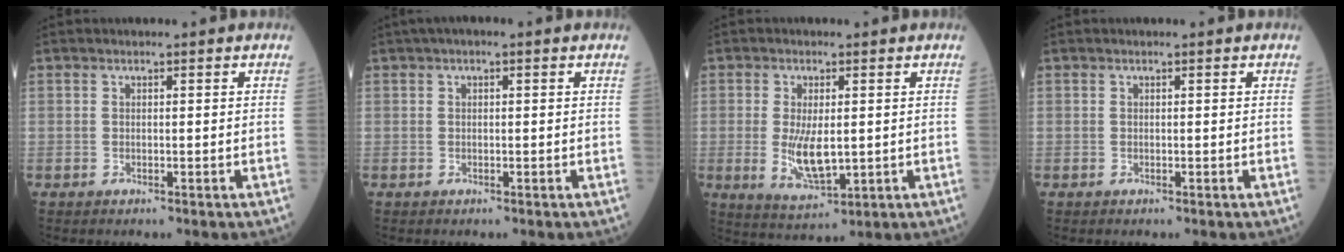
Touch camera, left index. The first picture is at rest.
{"total": 1.6, "force": [0.7, 0.5, 1.3], "torque": [-0.023, 0.011, 0.007]}
{"total": 6.6, "force": [-0.1, 2.5, 6.1], "torque": [-0.125, -0.018, 0.005]}
{"total": 0.0}